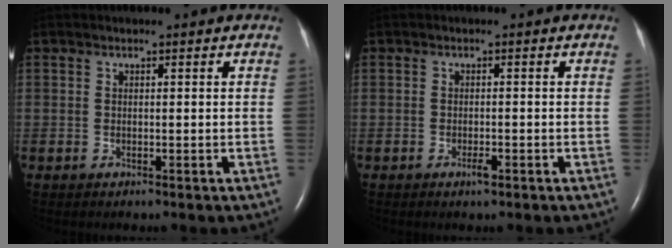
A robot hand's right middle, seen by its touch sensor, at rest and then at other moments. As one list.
[{"total": 1.2, "force": [-0.8, 0.2, 0.9], "torque": [-0.020, -0.002, -0.010]}]